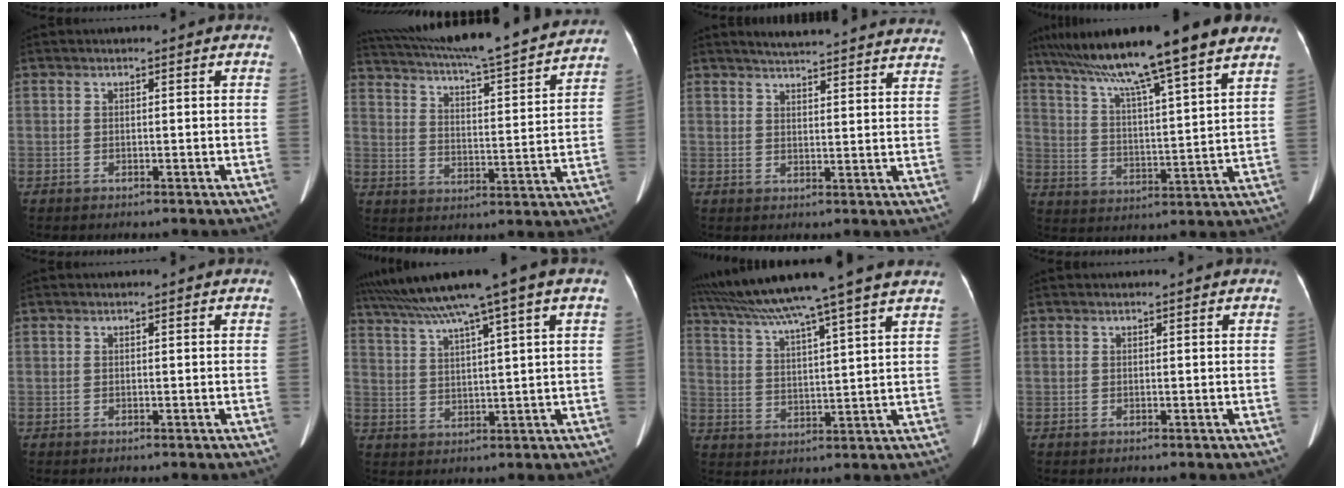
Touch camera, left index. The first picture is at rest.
{"total": 25.9, "force": [23.2, 2.2, 11.3], "torque": [-0.192, -0.011, 0.316]}
{"total": 22.1, "force": [20.9, 2.2, 7.1], "torque": [-0.098, -0.030, 0.245]}
{"total": 20.5, "force": [15.9, 0.1, 13.0], "torque": [-0.219, 0.034, 0.243]}
{"total": 0.0}
{"total": 11.3, "force": [8.1, -1.7, 7.6], "torque": [-0.131, 0.034, 0.129]}
{"total": 17.1, "force": [14.3, -1.7, 9.1], "torque": [-0.161, 0.020, 0.218]}
{"total": 0.0}